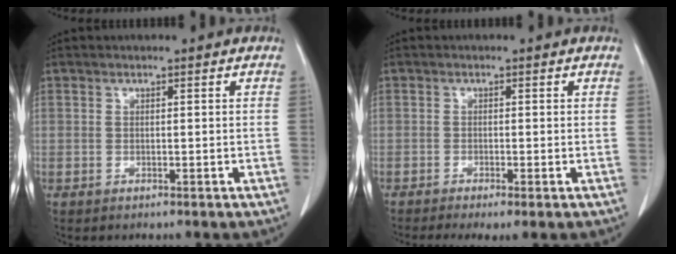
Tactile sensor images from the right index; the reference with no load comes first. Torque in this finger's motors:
{"motor_torque": [0.99, -0.95, 0.36, 0.09]}